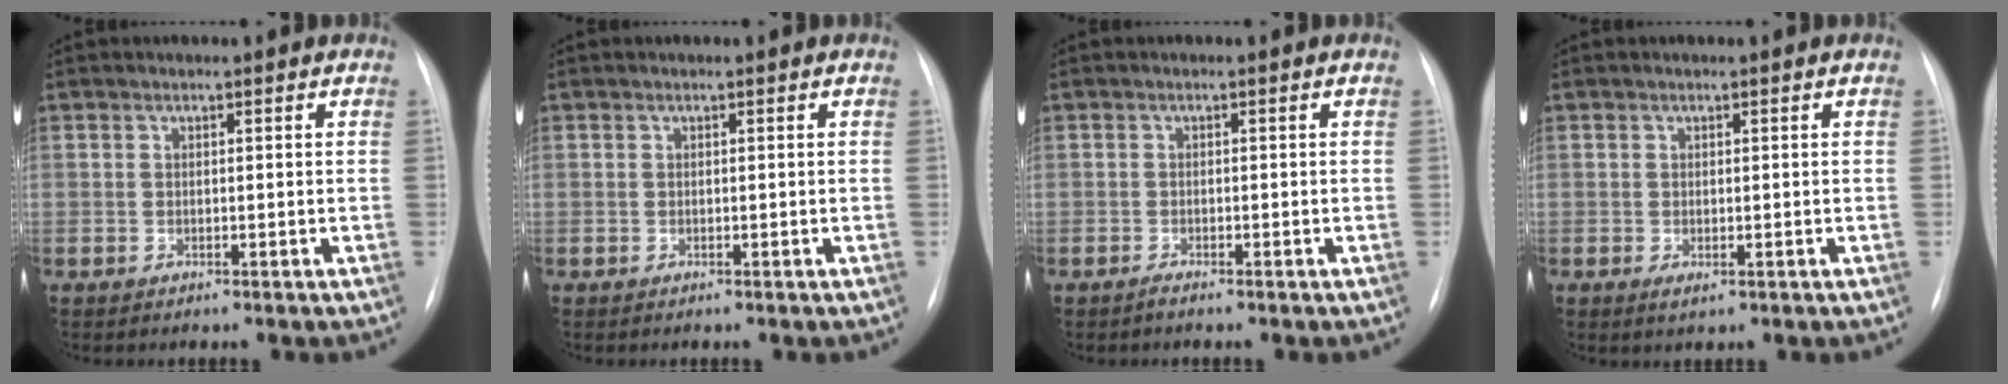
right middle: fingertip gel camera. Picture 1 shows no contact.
{"total": 0.0}
{"total": 0.7, "force": [-0.7, -0.1, 0.3], "torque": [-0.008, -0.003, -0.012]}
{"total": 1.0, "force": [-0.3, 0.5, 0.8], "torque": [-0.013, -0.005, -0.001]}